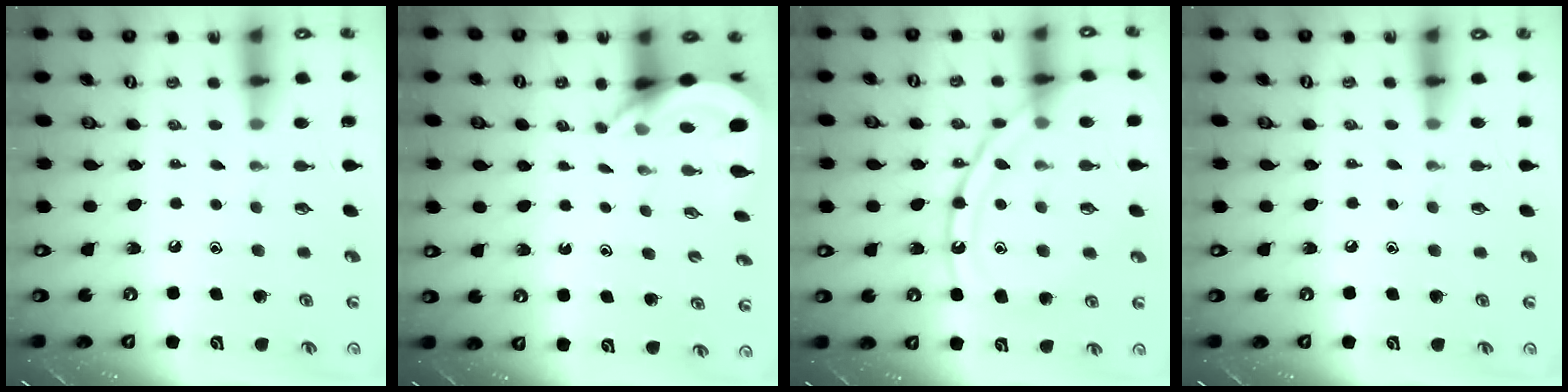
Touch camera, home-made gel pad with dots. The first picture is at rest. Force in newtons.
{"total": 5.1, "press": 5.1, "slide": 0.4}
{"total": 17.3, "press": 17.3, "slide": 1.5}
{"total": 2.6, "press": 2.6, "slide": 0.4}